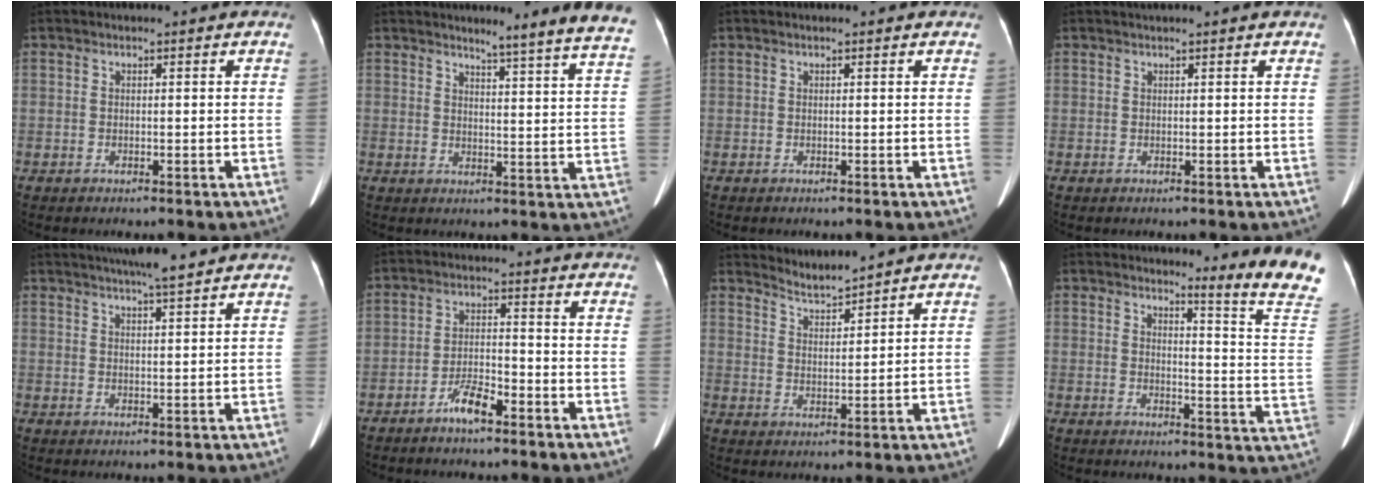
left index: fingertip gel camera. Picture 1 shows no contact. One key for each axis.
{"total": 12.3, "fx": 11.3, "fy": -1.6, "fz": 4.4, "tx": -0.051, "ty": -0.075, "tz": 0.117}
{"total": 0.7, "fx": 0.7, "fy": 0.1, "fz": 0.3, "tx": -0.010, "ty": 0.012, "tz": 0.007}
{"total": 1.8, "fx": 1.5, "fy": -0.4, "fz": 0.9, "tx": -0.012, "ty": 0.022, "tz": 0.029}
{"total": 7.5, "fx": 6.3, "fy": -0.3, "fz": 4.0, "tx": -0.065, "ty": 0.015, "tz": 0.091}
{"total": 4.6, "fx": -3.5, "fy": 0.9, "fz": 2.9, "tx": -0.061, "ty": 0.003, "tz": -0.064}
{"total": 3.5, "fx": 3.5, "fy": -0.7, "fz": -0.1, "tx": -0.005, "ty": -0.003, "tz": 0.071}
{"total": 11.5, "fx": 10.3, "fy": -2.0, "fz": 4.9, "tx": -0.054, "ty": -0.098, "tz": 0.106}